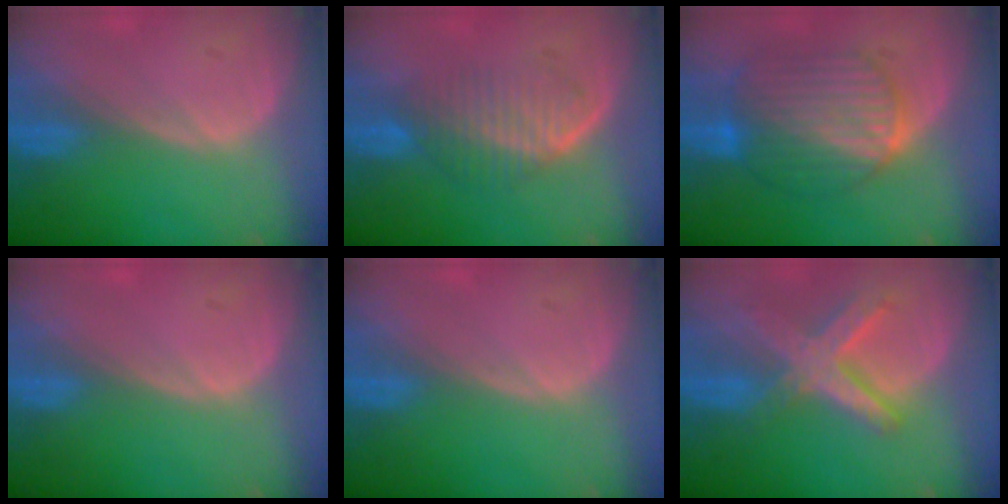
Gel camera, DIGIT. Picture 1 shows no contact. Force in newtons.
{"total": 6.2, "press": 6.1, "slide": 1.0}
{"total": 10.2, "press": 10.2, "slide": 0.9}
{"total": 0.6, "press": 0.1, "slide": 0.6}
{"total": 0.0}
{"total": 8.3, "press": 7.1, "slide": 4.3}